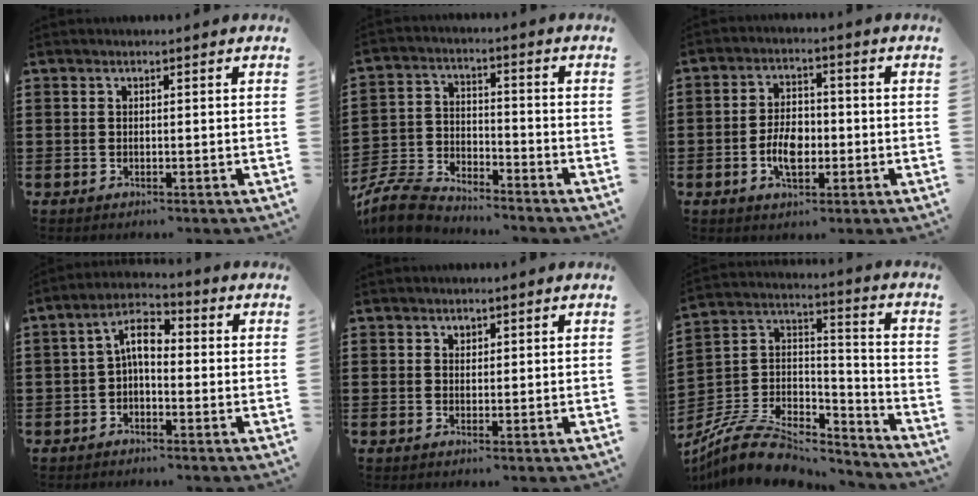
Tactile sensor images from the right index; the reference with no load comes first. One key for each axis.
{"total": 7.3, "fx": -6.9, "fy": 1.5, "fz": 1.8, "tx": -0.057, "ty": 0.009, "tz": -0.142}
{"total": 5.7, "fx": -1.5, "fy": 3.3, "fz": 4.4, "tx": -0.086, "ty": 0.001, "tz": -0.031}
{"total": 5.3, "fx": -0.2, "fy": 2.4, "fz": 4.7, "tx": -0.098, "ty": 0.011, "tz": -0.009}
{"total": 0.8, "fx": 0.5, "fy": 0.6, "fz": 0.2, "tx": -0.006, "ty": 0.000, "tz": 0.011}
{"total": 9.7, "fx": -7.7, "fy": 3.9, "fz": 4.3, "tx": -0.094, "ty": 0.017, "tz": -0.149}